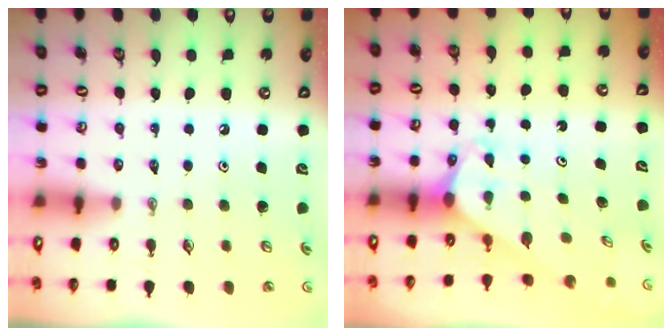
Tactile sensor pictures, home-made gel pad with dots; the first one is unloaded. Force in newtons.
{"total": 1.8, "press": 1.8, "slide": 0.1}